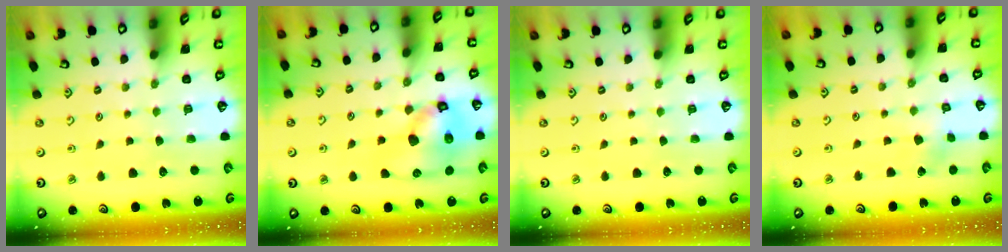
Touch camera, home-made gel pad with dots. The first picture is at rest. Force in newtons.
{"total": 14.9, "press": 14.7, "slide": 2.4}
{"total": 0.0}
{"total": 3.3, "press": 3.2, "slide": 0.3}